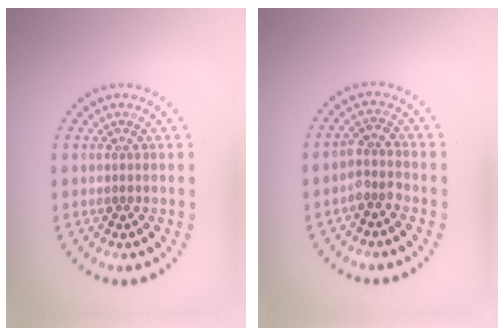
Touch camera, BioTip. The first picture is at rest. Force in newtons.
{"total": 1.9, "press": 1.5, "slide": 1.2}